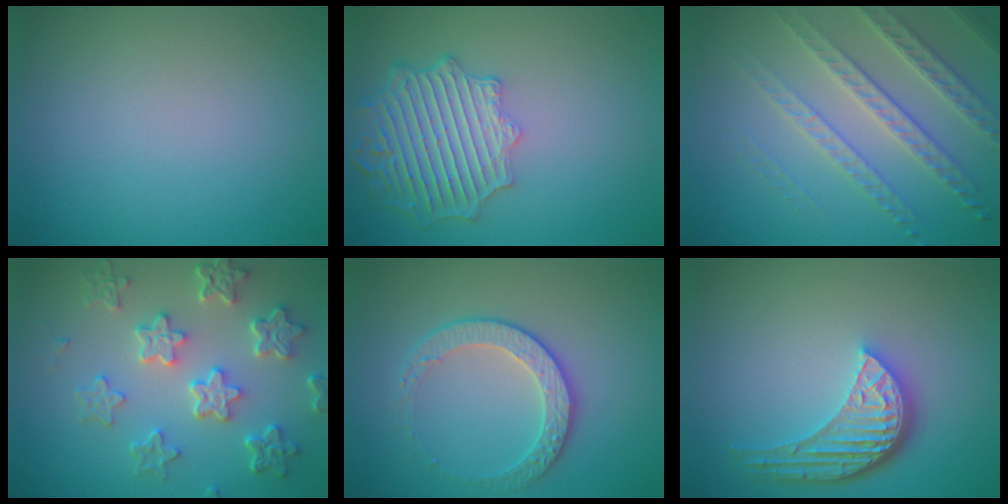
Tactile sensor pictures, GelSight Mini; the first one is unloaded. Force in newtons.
{"total": 6.2, "press": 5.1, "slide": 3.5}
{"total": 4.7, "press": 4.0, "slide": 2.5}
{"total": 6.0, "press": 4.7, "slide": 3.7}
{"total": 2.8, "press": 2.4, "slide": 1.4}
{"total": 5.3, "press": 3.9, "slide": 3.5}